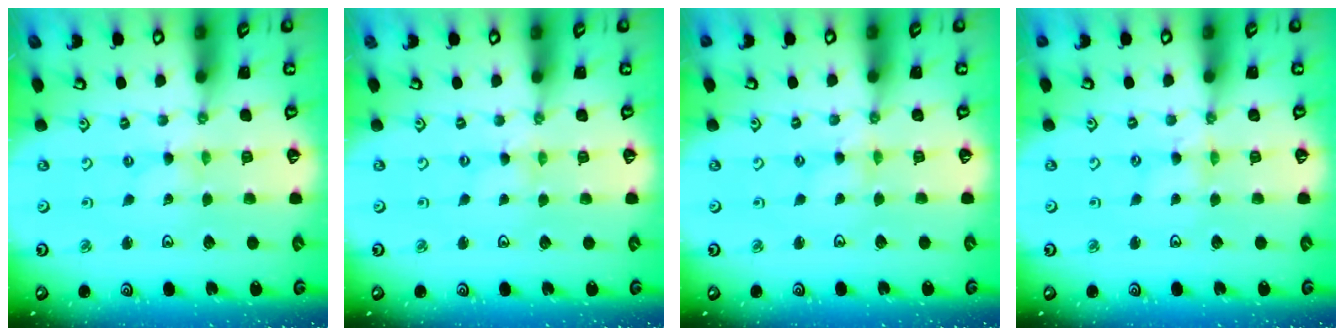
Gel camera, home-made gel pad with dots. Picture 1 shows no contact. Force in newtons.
{"total": 0.0}
{"total": 0.7, "press": 0.7, "slide": 0.2}
{"total": 0.7, "press": 0.6, "slide": 0.2}